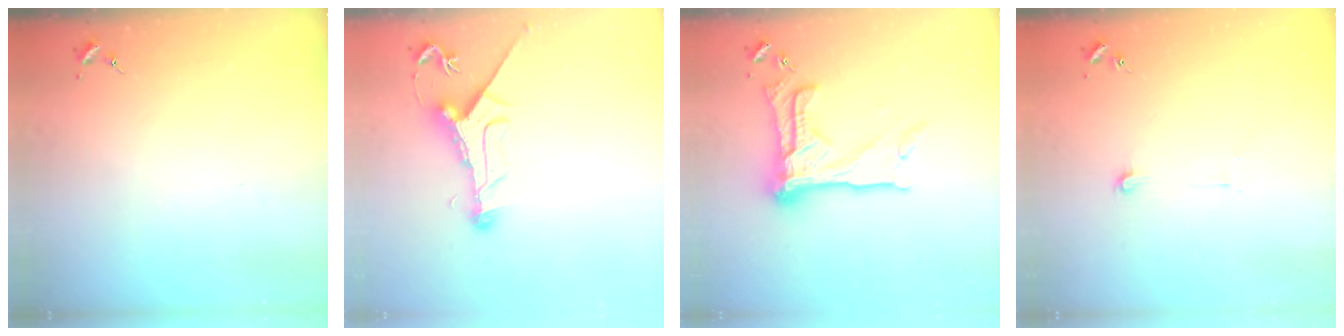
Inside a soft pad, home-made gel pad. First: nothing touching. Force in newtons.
{"total": 10.6, "press": 10.6, "slide": 0.9}
{"total": 23.4, "press": 23.2, "slide": 2.4}
{"total": 3.8, "press": 3.8, "slide": 0.2}